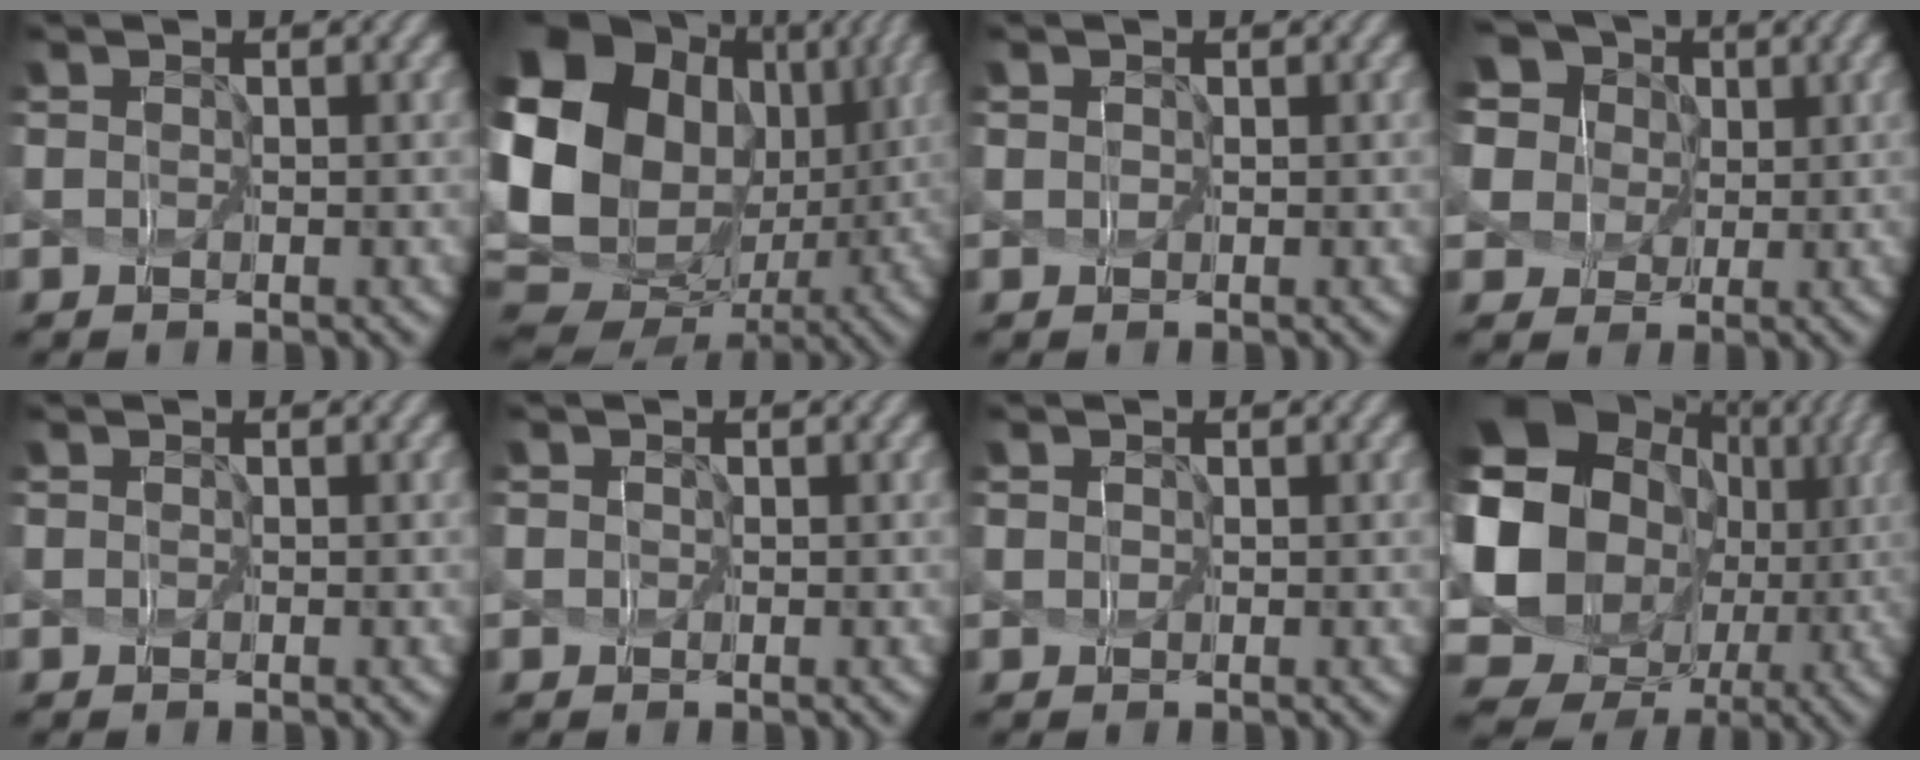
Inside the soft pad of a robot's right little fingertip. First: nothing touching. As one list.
[{"total": 18.9, "force": [2.5, 15.1, 11.1], "torque": [-0.252, -0.006, 0.066]}, {"total": 1.2, "force": [0.5, 1.0, 0.5], "torque": [0.000, 0.013, -0.011]}, {"total": 11.3, "force": [4.3, 9.2, 5.0], "torque": [-0.160, 0.035, 0.066]}, {"total": 0.0}, {"total": 1.5, "force": [0.5, 1.2, 0.7], "torque": [0.002, 0.015, -0.015]}, {"total": 1.5, "force": [0.6, 1.2, 0.7], "torque": [0.000, 0.016, -0.013]}, {"total": 17.5, "force": [1.4, 14.7, 9.3], "torque": [-0.199, -0.031, 0.043]}]